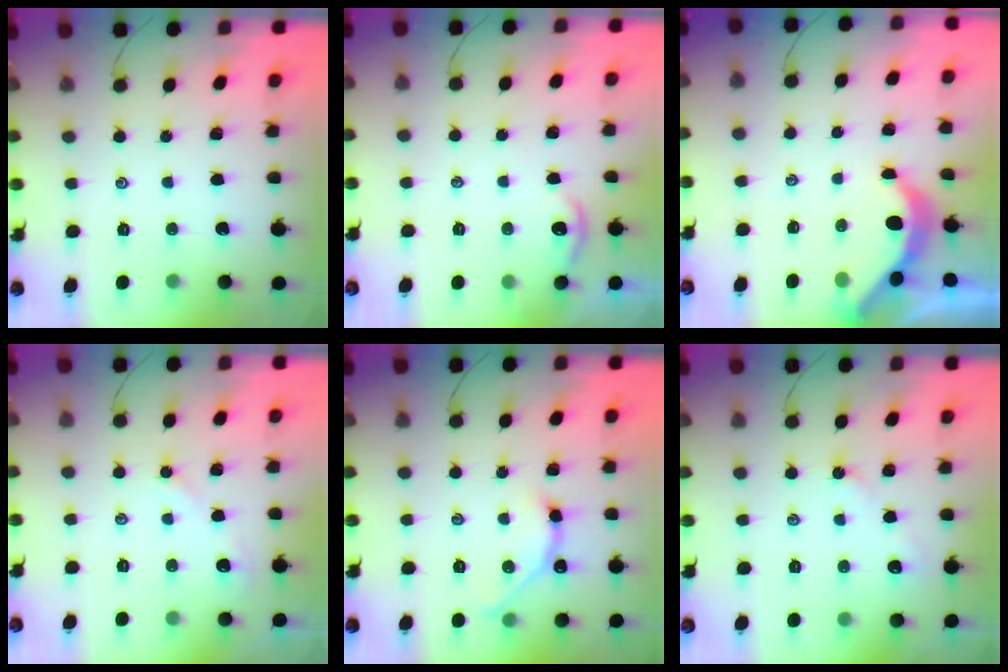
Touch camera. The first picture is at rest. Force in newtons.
{"total": 1.5, "press": 1.5, "slide": 0.2}
{"total": 4.4, "press": 4.4, "slide": 0.6}
{"total": 2.8, "press": 2.8, "slide": 0.5}
{"total": 4.9, "press": 4.9, "slide": 0.7}
{"total": 2.3, "press": 2.3, "slide": 0.3}